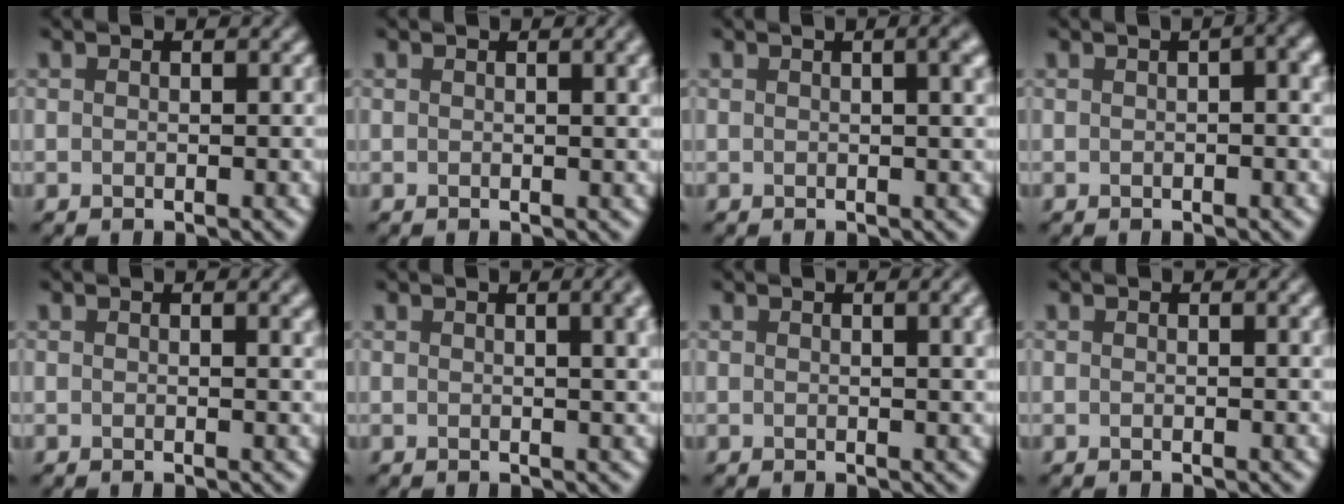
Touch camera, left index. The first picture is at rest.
{"total": 2.5, "force": [0.9, 0.8, 2.1], "torque": [-0.016, 0.006, 0.010]}
{"total": 3.9, "force": [1.2, 1.5, 3.4], "torque": [-0.021, 0.013, 0.004]}
{"total": 4.9, "force": [1.2, 1.9, 4.3], "torque": [-0.038, 0.018, 0.008]}
{"total": 1.6, "force": [0.7, 0.5, 1.3], "torque": [-0.009, 0.004, 0.008]}
{"total": 5.1, "force": [1.7, 2.2, 4.3], "torque": [-0.024, 0.016, 0.010]}
{"total": 3.1, "force": [1.0, 1.1, 2.7], "torque": [-0.022, 0.007, 0.012]}
{"total": 0.8, "force": [0.3, 0.2, 0.7], "torque": [-0.006, 0.003, 0.003]}